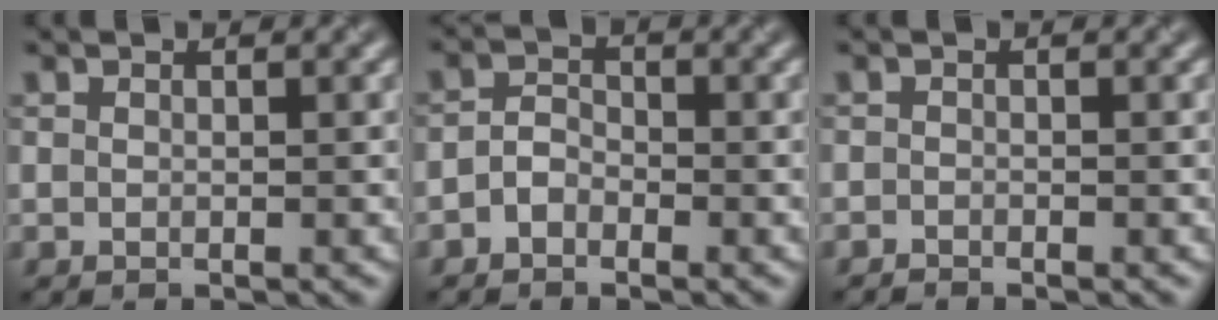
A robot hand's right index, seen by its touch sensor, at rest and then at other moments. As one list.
[{"total": 1.7, "force": [-1.1, 1.1, 0.7], "torque": [-0.017, 0.010, -0.025]}, {"total": 0.7, "force": [-0.7, 0.0, -0.1], "torque": [0.001, 0.001, -0.015]}]